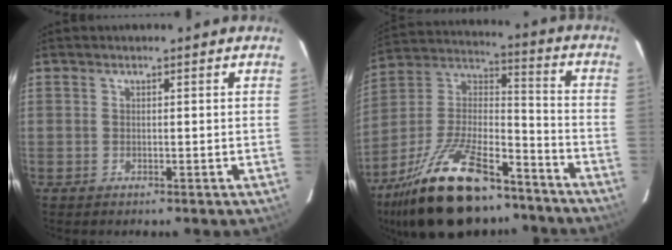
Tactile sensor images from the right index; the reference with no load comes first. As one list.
[{"total": 26.3, "force": [-18.4, 10.5, 15.6], "torque": [-0.305, 0.004, -0.295]}]